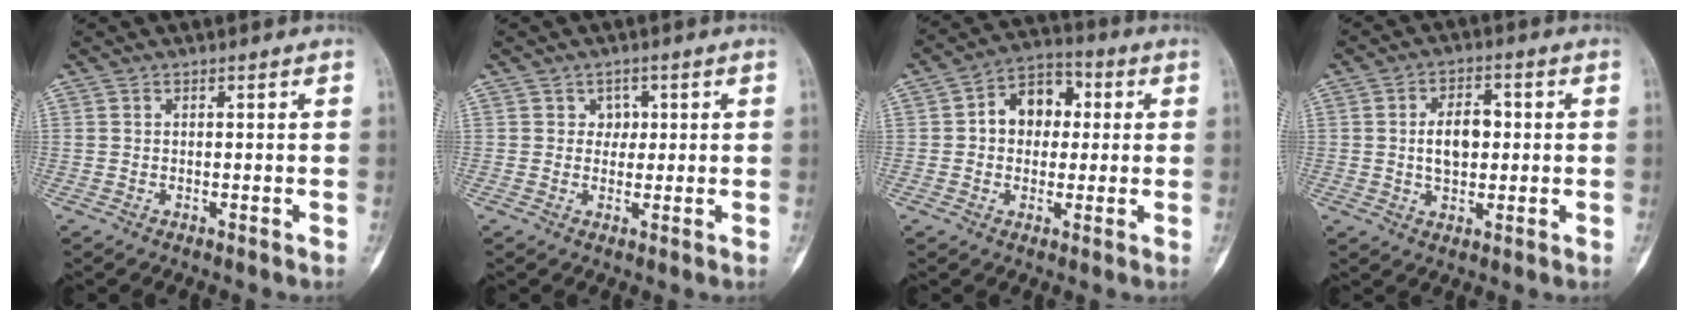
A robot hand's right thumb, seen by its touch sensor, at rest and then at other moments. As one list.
[{"total": 2.5, "force": [0.7, 2.2, 0.9], "torque": [0.007, 0.001, 0.006]}, {"total": 9.9, "force": [1.3, 7.4, 6.4], "torque": [-0.058, 0.022, 0.011]}, {"total": 7.4, "force": [0.4, 4.6, 5.7], "torque": [-0.078, 0.008, 0.005]}]